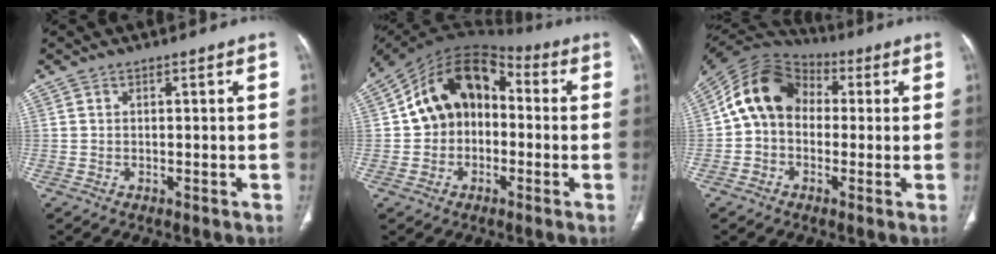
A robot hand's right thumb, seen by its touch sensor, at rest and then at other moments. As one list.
[{"total": 14.9, "force": [0.3, 11.1, 9.9], "torque": [-0.133, 0.046, -0.009]}, {"total": 12.6, "force": [0.7, 9.9, 7.8], "torque": [-0.125, 0.039, -0.004]}]